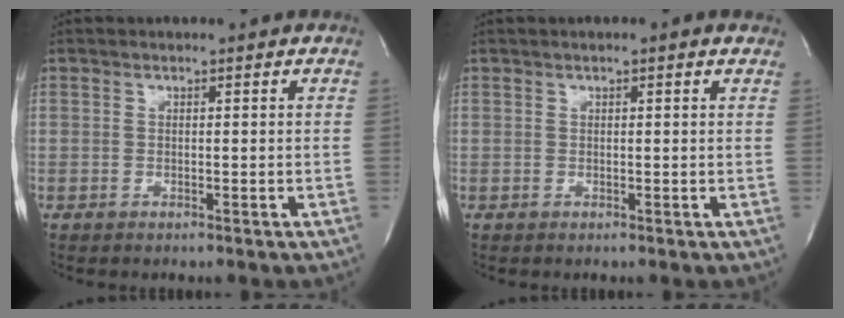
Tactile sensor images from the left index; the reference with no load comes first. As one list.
[{"total": 1.9, "force": [1.3, 0.3, 1.5], "torque": [-0.021, 0.014, 0.013]}]